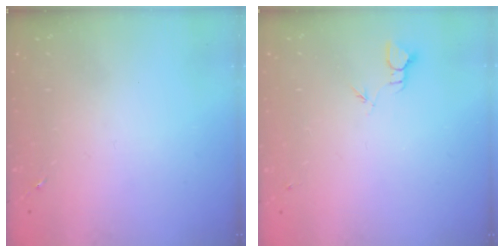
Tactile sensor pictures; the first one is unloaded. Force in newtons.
{"total": 2.3, "press": 2.3, "slide": 0.1}